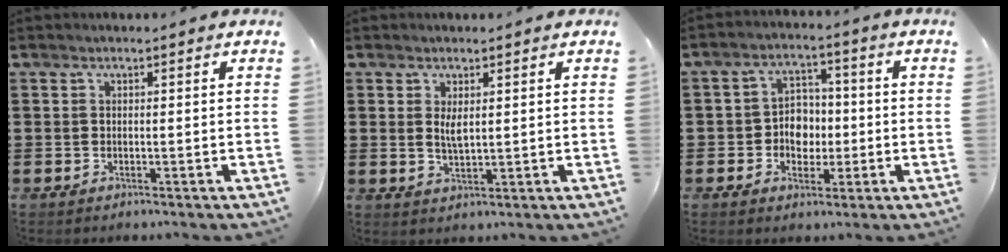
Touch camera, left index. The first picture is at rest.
{"total": 2.5, "force": [0.8, 0.7, 2.3], "torque": [-0.047, 0.001, 0.013]}
{"total": 5.2, "force": [-0.9, 4.4, 2.6], "torque": [-0.053, 0.010, -0.020]}